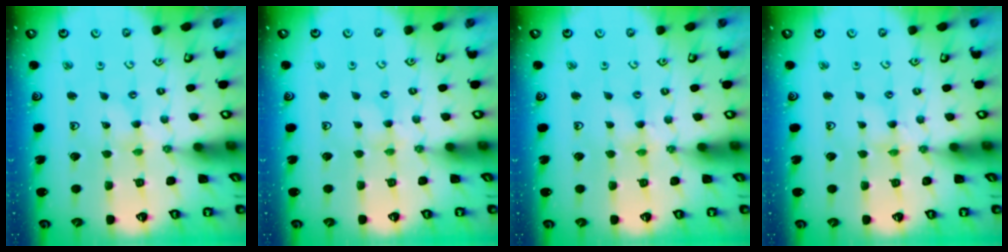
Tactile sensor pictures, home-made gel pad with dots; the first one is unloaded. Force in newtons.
{"total": 1.7, "press": 1.6, "slide": 0.3}
{"total": 1.5, "press": 1.5, "slide": 0.2}
{"total": 1.3, "press": 1.3, "slide": 0.2}